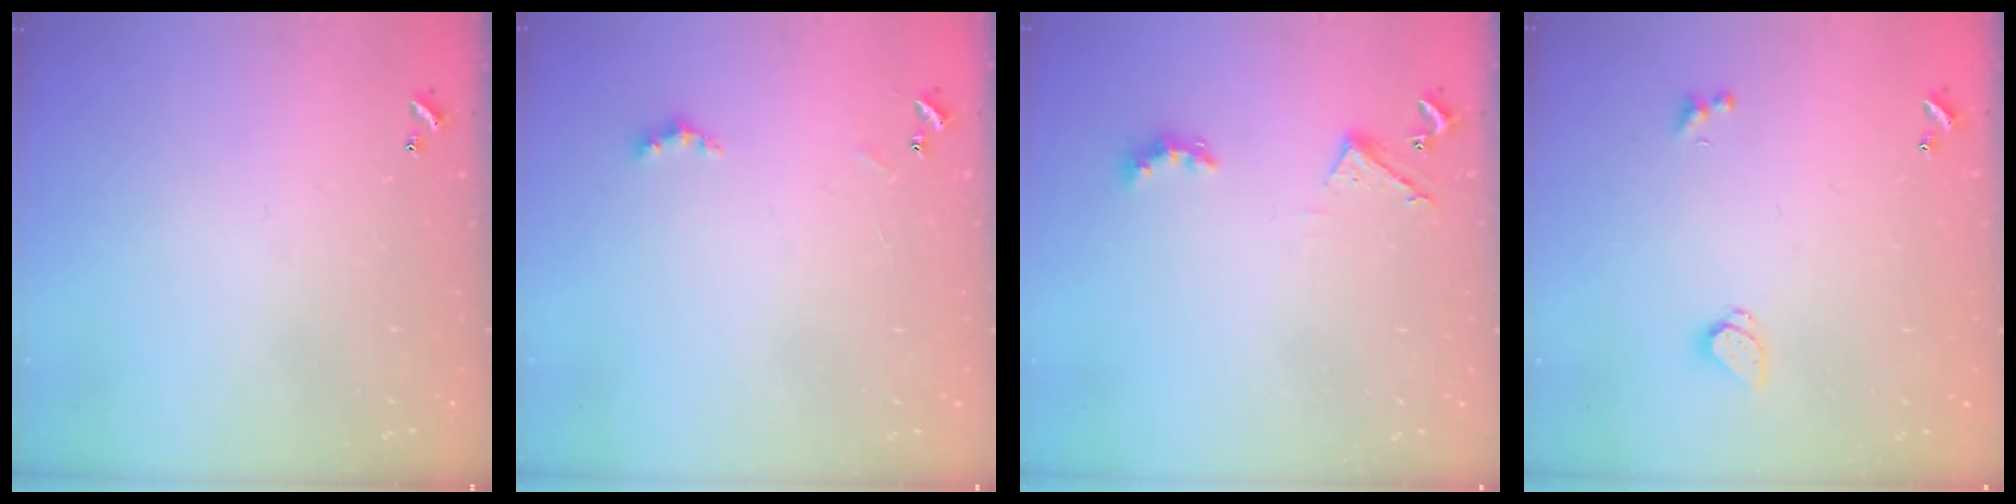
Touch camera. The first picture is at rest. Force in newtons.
{"total": 2.6, "press": 2.5, "slide": 0.6}
{"total": 2.8, "press": 2.8, "slide": 0.6}
{"total": 1.4, "press": 1.2, "slide": 0.6}